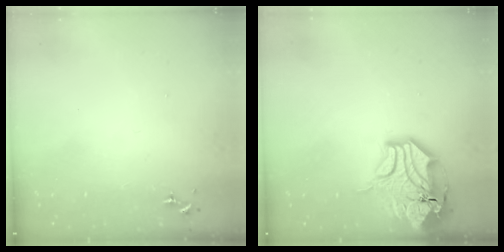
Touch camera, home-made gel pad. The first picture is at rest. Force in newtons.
{"total": 15.5, "press": 15.2, "slide": 2.5}